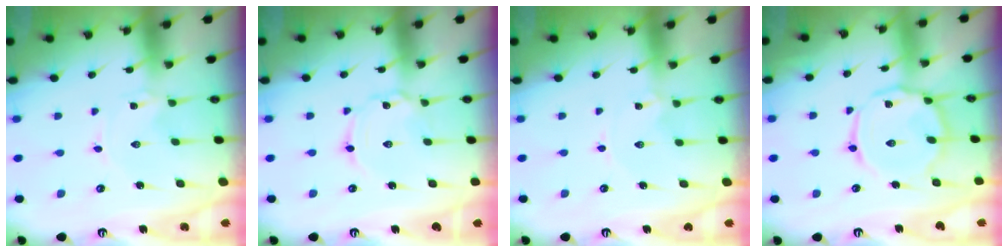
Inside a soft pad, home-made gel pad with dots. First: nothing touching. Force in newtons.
{"total": 2.7, "press": 2.7, "slide": 0.3}
{"total": 0.0}
{"total": 12.6, "press": 12.6, "slide": 1.0}